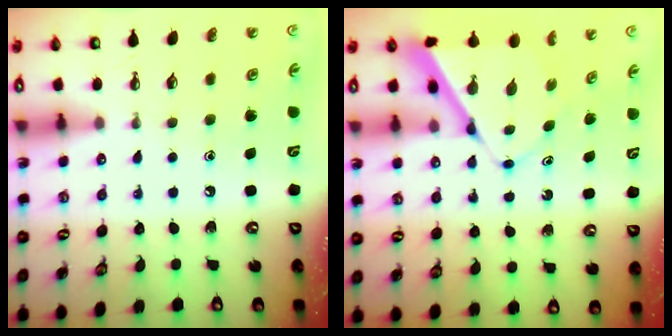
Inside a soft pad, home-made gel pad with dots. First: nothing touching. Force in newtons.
{"total": 7.6, "press": 7.6, "slide": 0.4}